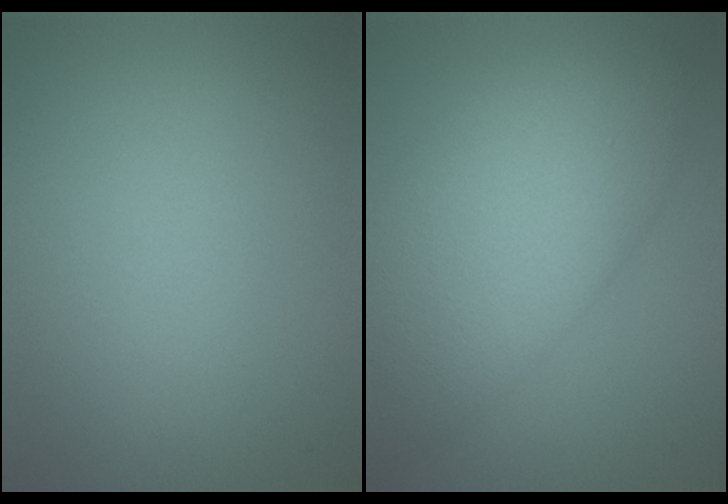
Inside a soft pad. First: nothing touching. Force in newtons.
{"total": 10.6, "press": 10.6, "slide": 0.5}